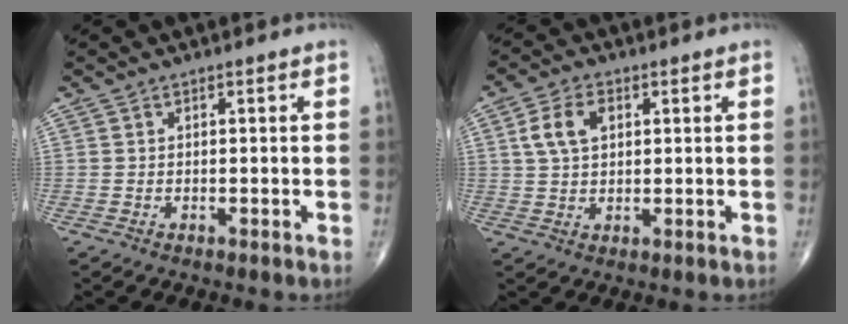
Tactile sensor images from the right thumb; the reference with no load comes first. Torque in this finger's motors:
{"motor_torque": [0.07, 0.07, 0.16, 0.03, 0.06]}